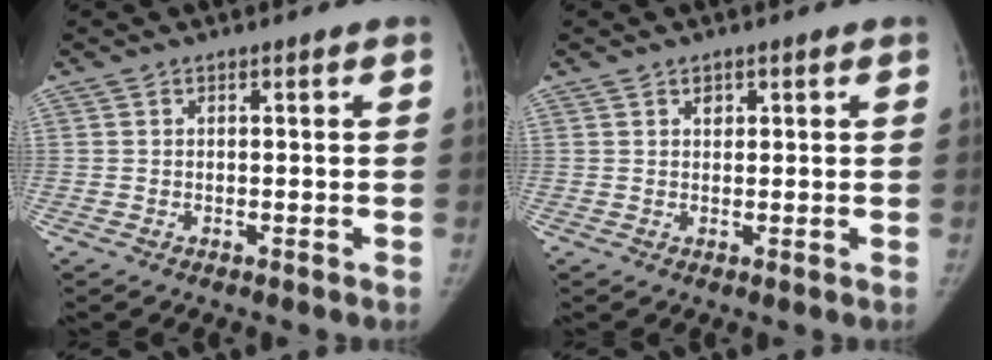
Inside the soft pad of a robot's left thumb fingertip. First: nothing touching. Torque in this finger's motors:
{"motor_torque": [0.15, 0.01, 0.59, -0.11, 0.05]}